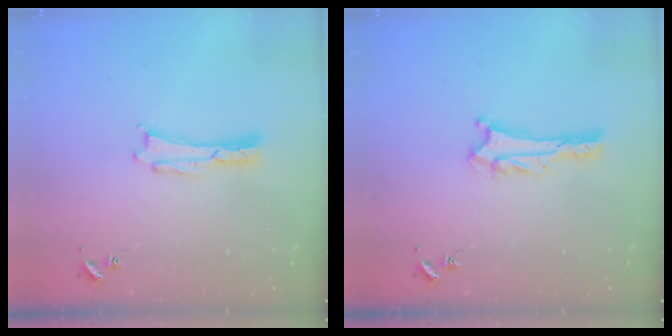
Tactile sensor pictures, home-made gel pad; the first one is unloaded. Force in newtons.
{"total": 3.4, "press": 3.4, "slide": 0.2}